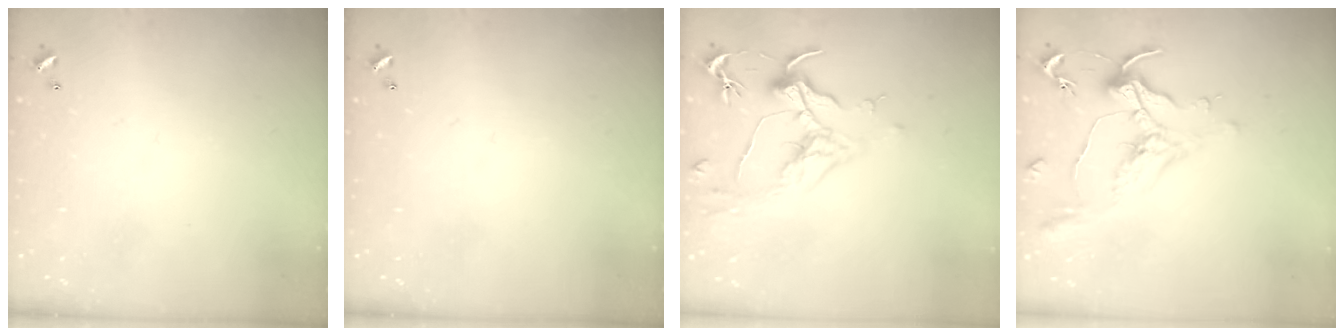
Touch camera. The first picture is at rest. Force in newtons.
{"total": 0.0}
{"total": 1.6, "press": 1.4, "slide": 0.8}
{"total": 1.3, "press": 1.1, "slide": 0.6}